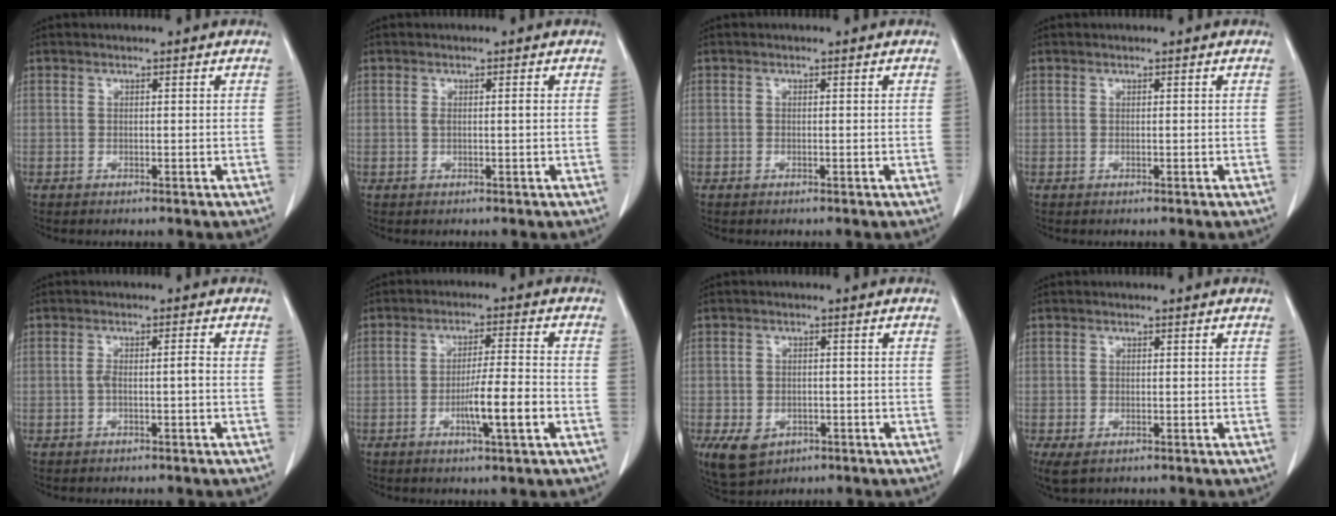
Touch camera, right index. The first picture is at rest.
{"total": 1.8, "force": [0.1, 0.7, 1.7], "torque": [-0.040, 0.007, 0.005]}
{"total": 0.6, "force": [-0.2, 0.4, 0.3], "torque": [-0.008, 0.003, -0.004]}
{"total": 0.0}
{"total": 2.7, "force": [-0.8, 0.6, 2.5], "torque": [-0.050, 0.011, -0.010]}
{"total": 7.9, "force": [-2.8, 0.4, 7.4], "torque": [-0.124, 0.000, -0.046]}
{"total": 8.5, "force": [-4.1, 6.2, 4.2], "torque": [-0.091, 0.004, -0.054]}
{"total": 4.9, "force": [-2.4, 2.8, 3.2], "torque": [-0.075, -0.007, -0.035]}